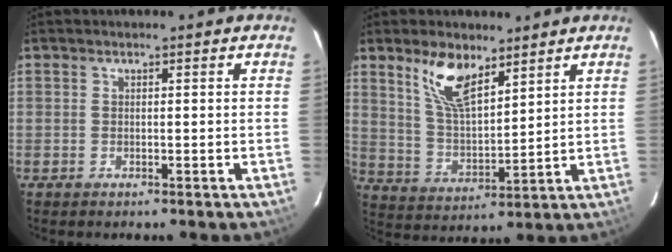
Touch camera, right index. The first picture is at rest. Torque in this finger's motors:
{"motor_torque": [1.00, 0.90, 0.38, 0.13]}